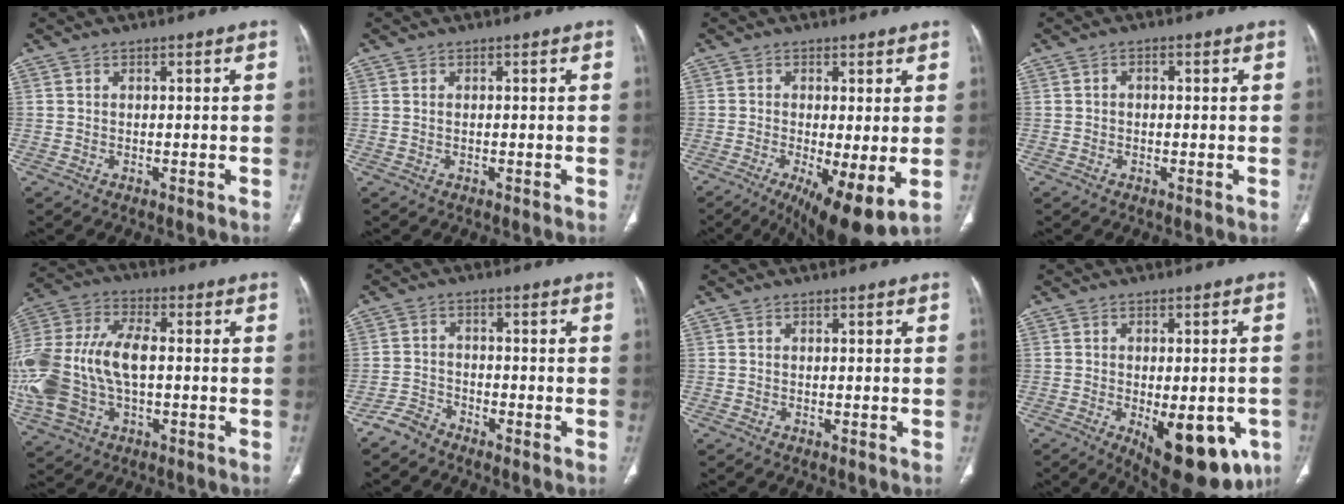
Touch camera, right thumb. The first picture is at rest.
{"total": 0.0}
{"total": 11.3, "force": [-2.8, 3.3, 10.4], "torque": [-0.170, -0.023, -0.038]}
{"total": 1.1, "force": [0.1, 0.8, 0.7], "torque": [-0.007, 0.005, -0.003]}
{"total": 21.8, "force": [-1.3, 12.8, 17.6], "torque": [-0.424, 0.012, -0.018]}
{"total": 3.1, "force": [-2.9, 1.1, 0.1], "torque": [0.001, 0.007, -0.062]}
{"total": 0.0}
{"total": 17.3, "force": [-6.2, 7.7, 14.2], "torque": [-0.137, -0.001, -0.063]}